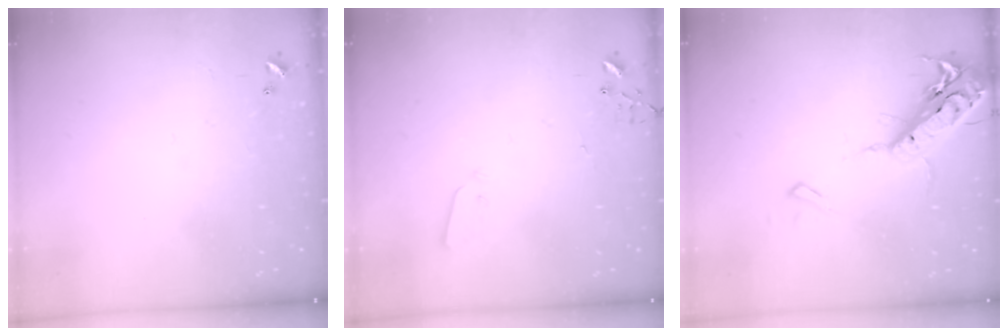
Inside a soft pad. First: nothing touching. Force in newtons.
{"total": 3.0, "press": 3.0, "slide": 0.3}
{"total": 19.4, "press": 19.0, "slide": 4.2}